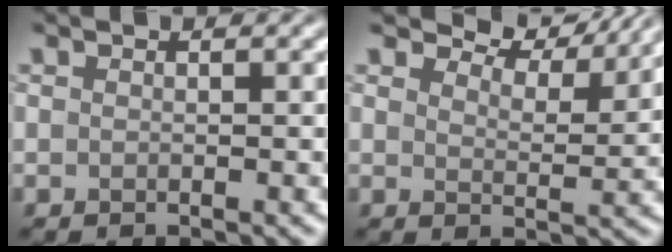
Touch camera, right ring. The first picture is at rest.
{"total": 5.3, "force": [4.8, 1.3, 1.9], "torque": [-0.037, 0.004, 0.064]}